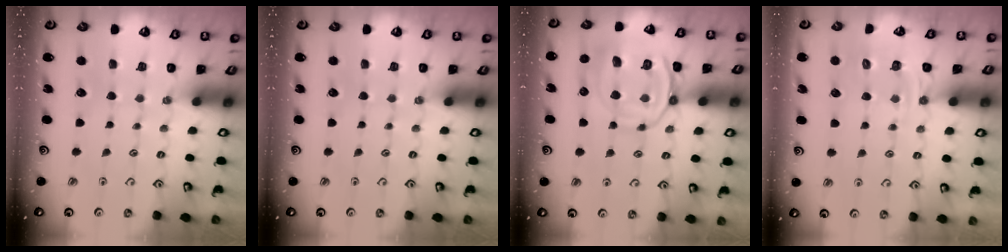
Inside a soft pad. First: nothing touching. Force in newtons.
{"total": 0.0}
{"total": 16.1, "press": 16.0, "slide": 1.5}
{"total": 8.6, "press": 8.5, "slide": 1.4}